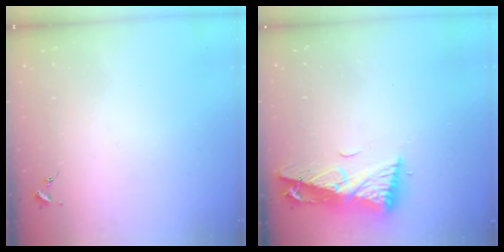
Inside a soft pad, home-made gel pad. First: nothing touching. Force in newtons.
{"total": 11.0, "press": 10.9, "slide": 1.3}